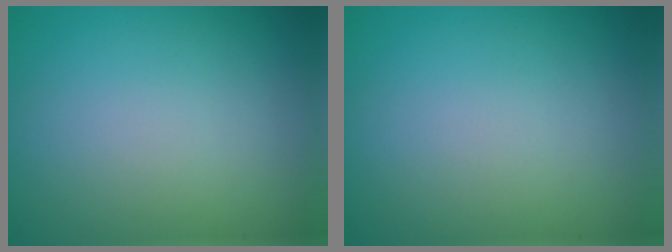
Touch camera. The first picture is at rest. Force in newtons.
{"total": 0.0}